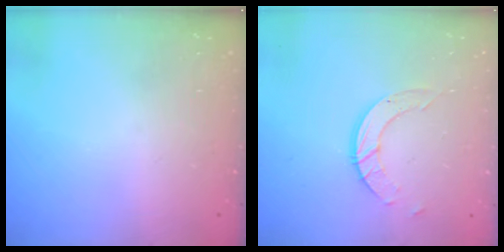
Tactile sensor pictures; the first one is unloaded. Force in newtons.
{"total": 5.9, "press": 5.9, "slide": 0.5}